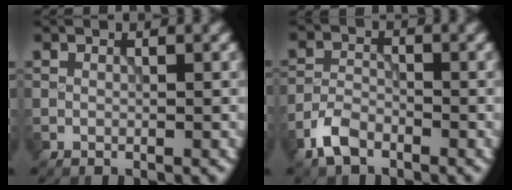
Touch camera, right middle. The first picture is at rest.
{"total": 3.0, "force": [-2.2, 1.4, 1.5], "torque": [-0.030, 0.003, -0.053]}